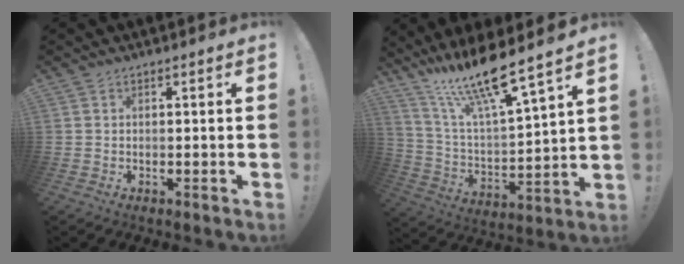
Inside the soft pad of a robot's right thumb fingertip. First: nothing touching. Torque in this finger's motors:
{"motor_torque": [1.20, 1.72, 0.30, 0.38, 0.11]}